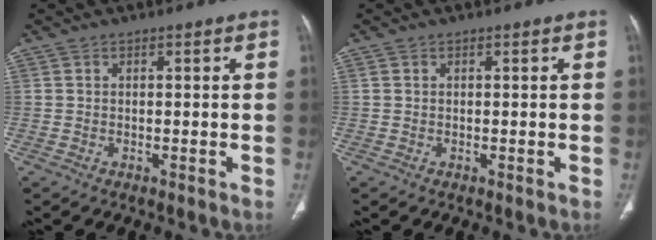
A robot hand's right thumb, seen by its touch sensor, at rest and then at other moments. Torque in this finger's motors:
{"motor_torque": [-0.21, -0.01, 0.40, -0.38, -0.03]}